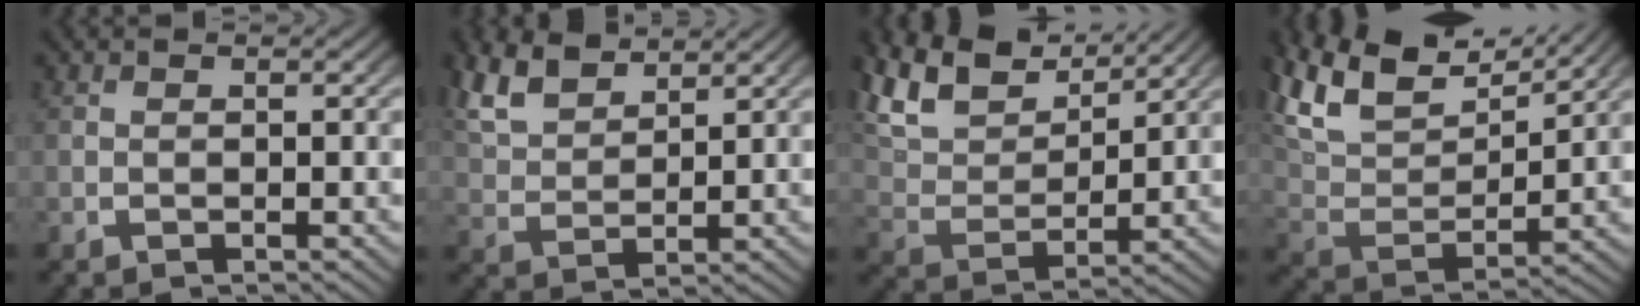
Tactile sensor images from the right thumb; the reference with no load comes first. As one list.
[{"total": 4.7, "force": [3.9, 1.7, 2.1], "torque": [-0.047, 0.006, 0.082]}, {"total": 8.2, "force": [5.7, 3.8, 4.5], "torque": [-0.100, 0.010, 0.103]}, {"total": 11.0, "force": [6.0, 6.1, 6.8], "torque": [-0.146, 0.006, 0.101]}]